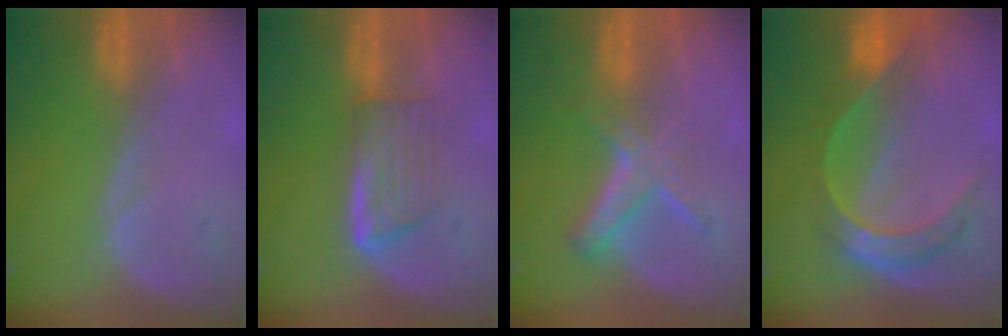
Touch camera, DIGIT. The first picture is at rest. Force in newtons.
{"total": 5.9, "press": 5.0, "slide": 3.1}
{"total": 6.0, "press": 5.2, "slide": 3.1}
{"total": 7.7, "press": 6.4, "slide": 4.3}